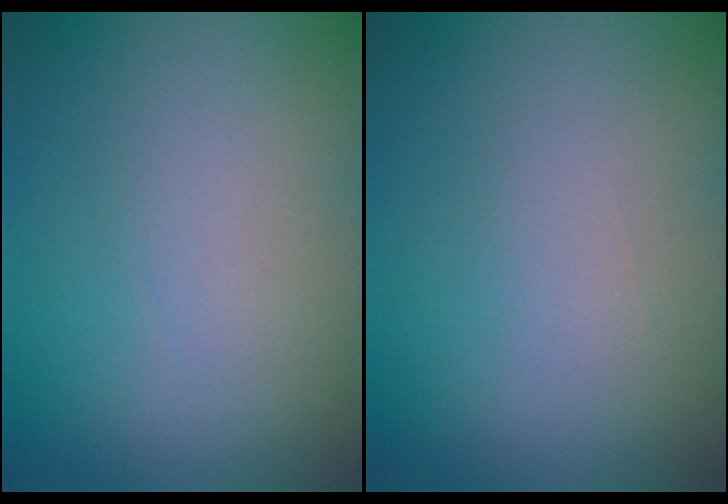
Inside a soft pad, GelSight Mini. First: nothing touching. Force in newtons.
{"total": 0.0}